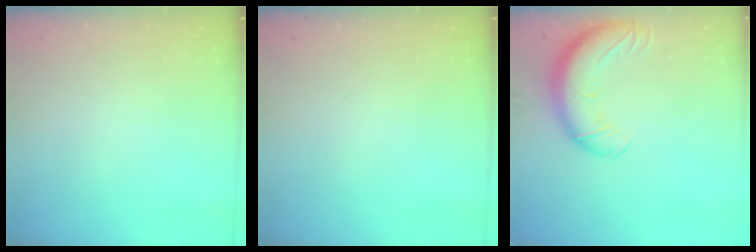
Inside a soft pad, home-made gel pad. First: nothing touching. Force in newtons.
{"total": 0.0}
{"total": 13.4, "press": 13.0, "slide": 3.3}